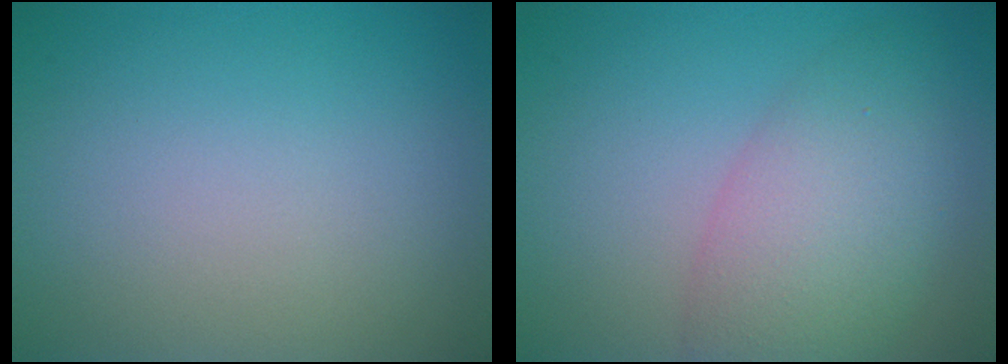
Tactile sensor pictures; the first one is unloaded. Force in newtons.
{"total": 6.0, "press": 6.0, "slide": 0.1}